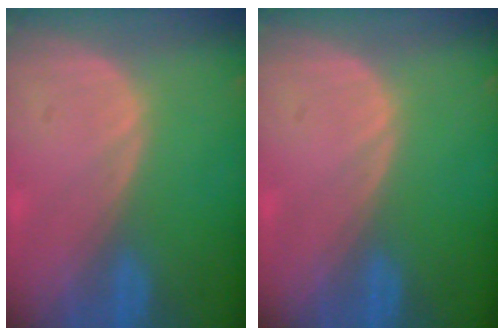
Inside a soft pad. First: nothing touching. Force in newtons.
{"total": 0.0}